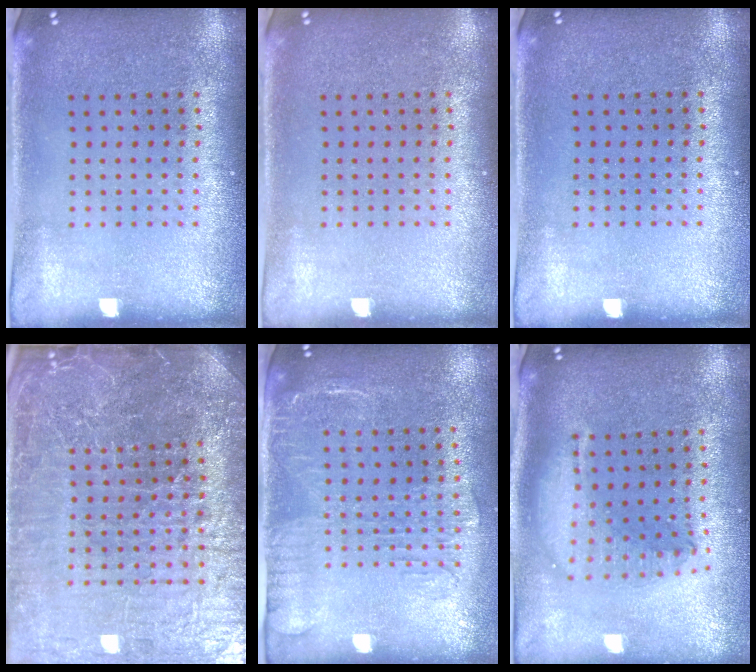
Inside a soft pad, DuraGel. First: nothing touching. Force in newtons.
{"total": 0.0}
{"total": 0.0}
{"total": 6.1, "press": 5.6, "slide": 2.5}
{"total": 2.0, "press": 1.6, "slide": 1.1}
{"total": 2.0, "press": 1.6, "slide": 1.2}